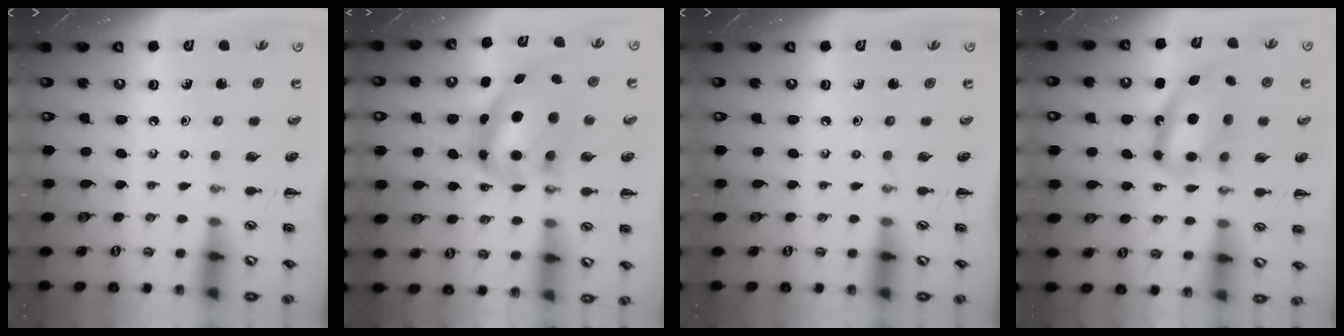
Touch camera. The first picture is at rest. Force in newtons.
{"total": 12.8, "press": 12.4, "slide": 3.1}
{"total": 0.0}
{"total": 14.1, "press": 13.6, "slide": 3.4}